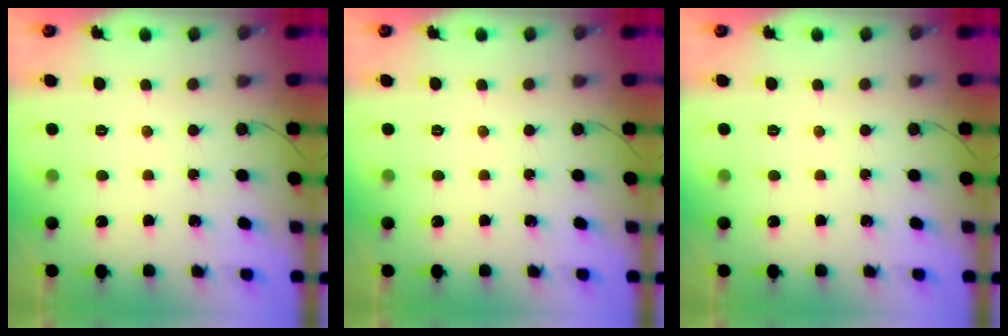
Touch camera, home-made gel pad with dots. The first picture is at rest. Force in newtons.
{"total": 0.0}
{"total": 0.0}